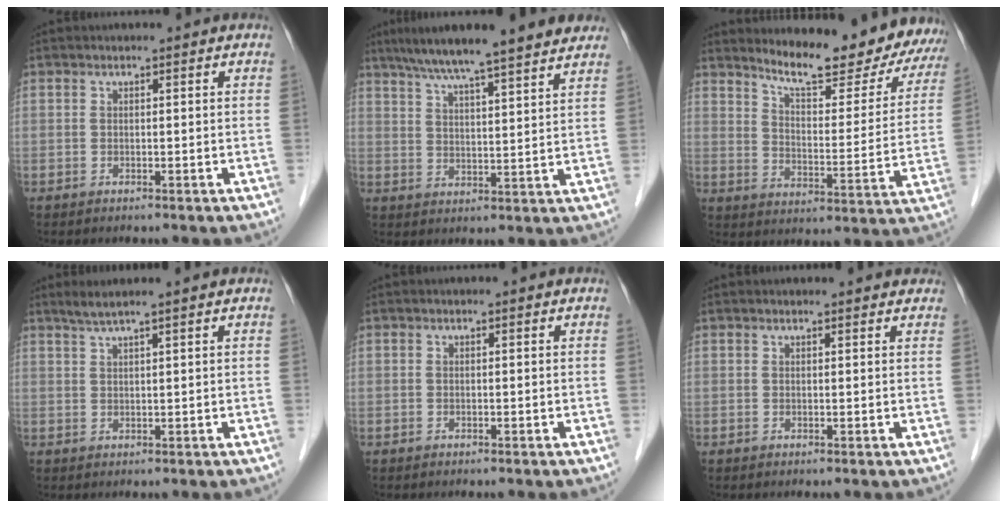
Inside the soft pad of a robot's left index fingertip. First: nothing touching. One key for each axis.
{"total": 16.3, "fx": 13.6, "fy": 1.0, "fz": 8.9, "tx": -0.140, "ty": 0.030, "tz": 0.191}
{"total": 18.4, "fx": 16.8, "fy": 3.5, "fz": 6.9, "tx": -0.091, "ty": -0.048, "tz": 0.211}
{"total": 3.0, "fx": 2.3, "fy": -0.7, "fz": 1.8, "tx": -0.041, "ty": 0.009, "tz": 0.050}
{"total": 0.0}
{"total": 4.2, "fx": 4.0, "fy": 0.9, "fz": 0.9, "tx": -0.008, "ty": 0.016, "tz": 0.037}